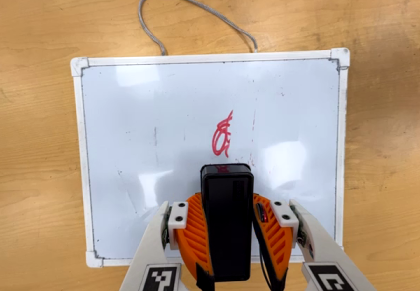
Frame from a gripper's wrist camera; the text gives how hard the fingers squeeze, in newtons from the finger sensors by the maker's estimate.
{"total": 6.2, "left": 5.2, "right": 7.1}